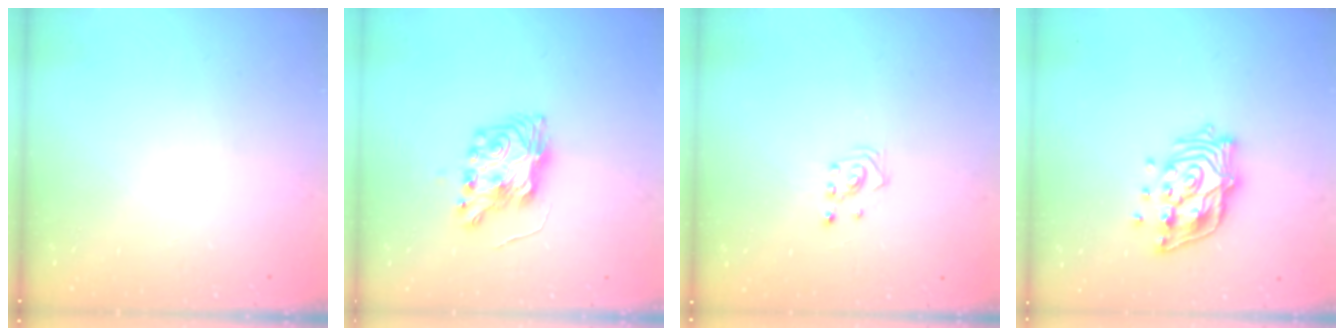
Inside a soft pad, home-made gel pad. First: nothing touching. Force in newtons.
{"total": 8.5, "press": 8.4, "slide": 0.4}
{"total": 2.6, "press": 2.6, "slide": 0.3}
{"total": 14.7, "press": 14.6, "slide": 1.4}